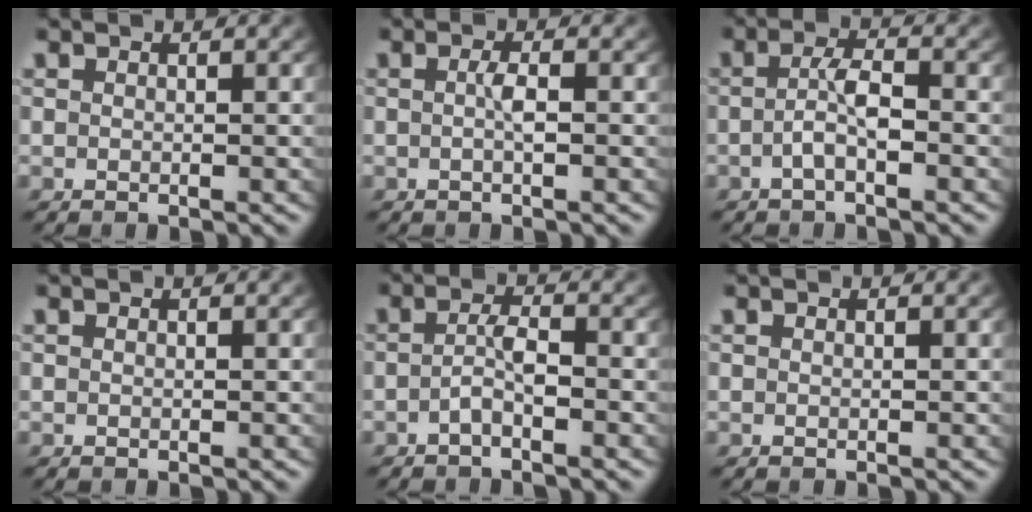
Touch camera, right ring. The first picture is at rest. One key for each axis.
{"total": 1.5, "fx": -0.5, "fy": 0.0, "fz": 1.4, "tx": -0.032, "ty": -0.008, "tz": -0.005}
{"total": 2.9, "fx": -1.3, "fy": 0.6, "fz": 2.5, "tx": -0.045, "ty": -0.005, "tz": -0.020}
{"total": 0.0}
{"total": 2.2, "fx": -1.4, "fy": 0.4, "fz": 1.7, "tx": -0.032, "ty": -0.008, "tz": -0.021}
{"total": 0.0}